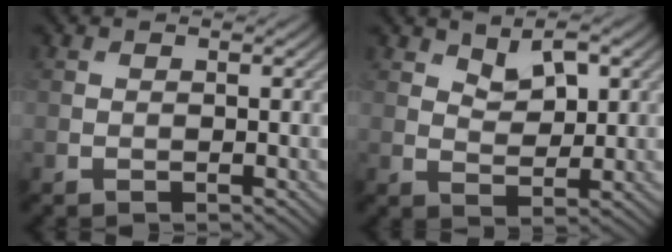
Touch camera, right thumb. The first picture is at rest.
{"total": 4.3, "force": [2.4, 2.2, 2.7], "torque": [-0.054, -0.005, 0.044]}